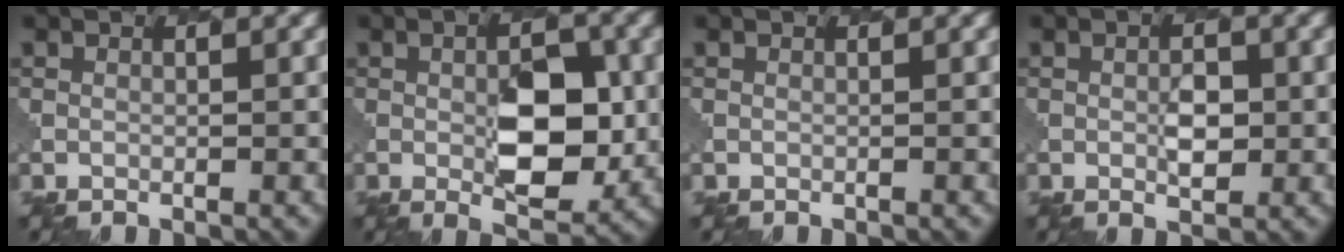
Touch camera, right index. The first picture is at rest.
{"total": 6.2, "force": [-0.2, 2.7, 5.5], "torque": [-0.081, -0.005, 0.000]}
{"total": 0.0}
{"total": 2.1, "force": [0.1, 1.1, 1.8], "torque": [-0.028, -0.003, 0.002]}